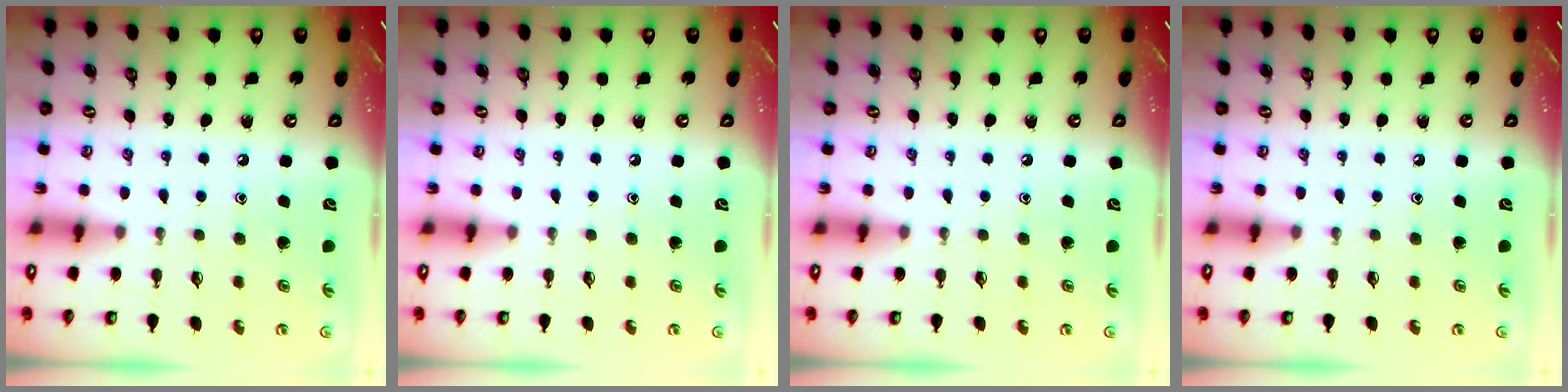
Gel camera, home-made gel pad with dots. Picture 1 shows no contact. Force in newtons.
{"total": 0.0}
{"total": 0.0}
{"total": 0.0}